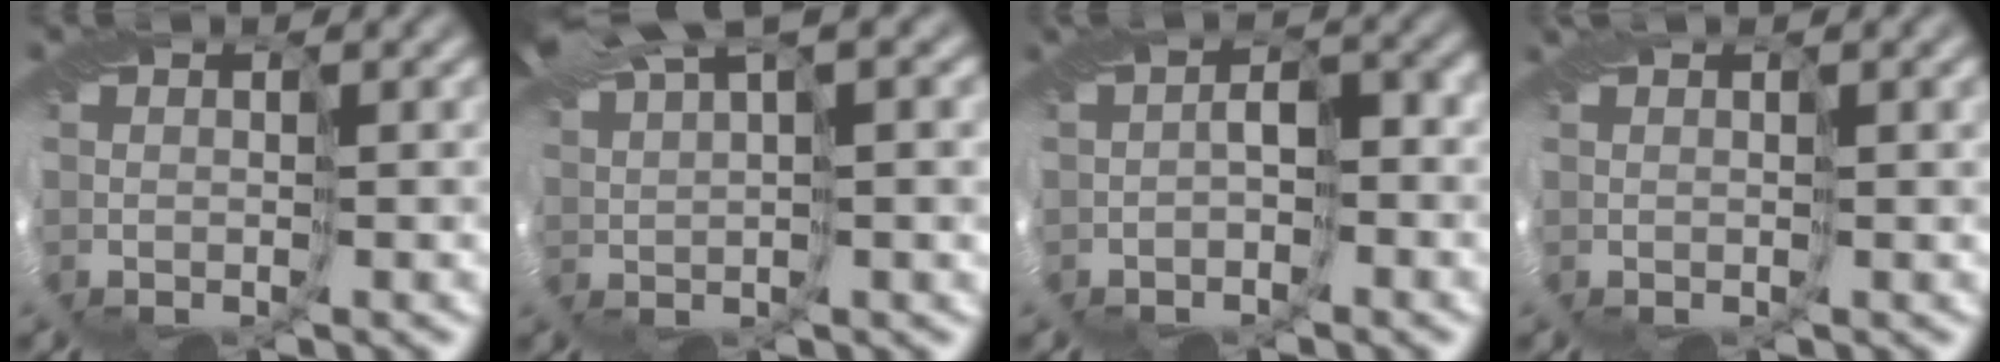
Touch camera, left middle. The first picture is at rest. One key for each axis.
{"total": 9.7, "fx": 5.6, "fy": 2.8, "fz": 7.4, "tx": -0.154, "ty": 0.025, "tz": 0.102}
{"total": 5.3, "fx": -0.3, "fy": 3.2, "fz": 4.3, "tx": -0.049, "ty": 0.019, "tz": -0.005}
{"total": 3.7, "fx": 1.8, "fy": 0.9, "fz": 3.1, "tx": -0.053, "ty": 0.010, "tz": 0.036}